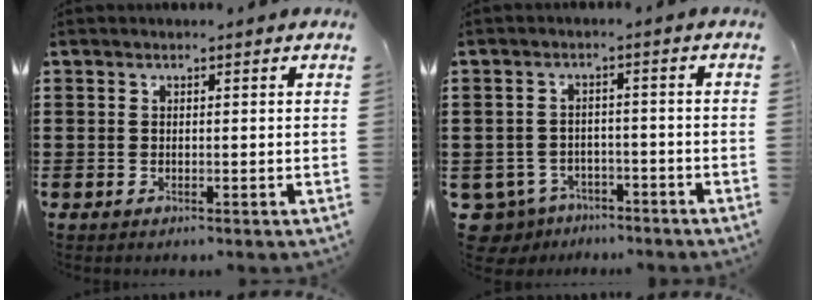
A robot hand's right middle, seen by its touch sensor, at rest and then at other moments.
{"total": 3.6, "force": [-3.4, 1.2, 0.4], "torque": [-0.037, -0.005, -0.078]}